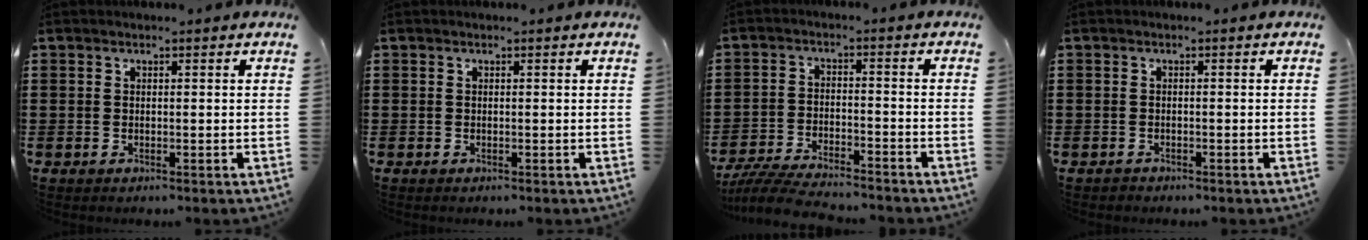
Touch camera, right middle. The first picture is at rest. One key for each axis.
{"total": 0.0}
{"total": 5.7, "fx": -5.5, "fy": 0.5, "fz": 1.6, "tx": -0.044, "ty": -0.004, "tz": -0.110}
{"total": 0.6, "fx": -0.6, "fy": 0.3, "fz": 0.0, "tx": -0.001, "ty": 0.002, "tz": -0.013}